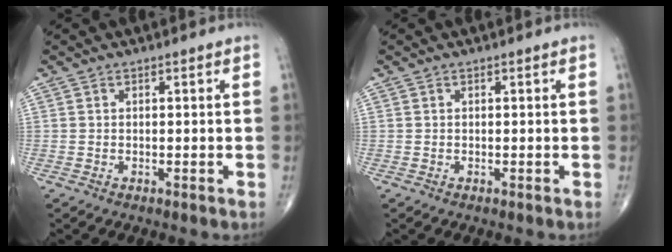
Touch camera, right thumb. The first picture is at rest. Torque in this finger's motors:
{"motor_torque": [-0.18, 0.19, -0.18, -0.09, 0.02]}